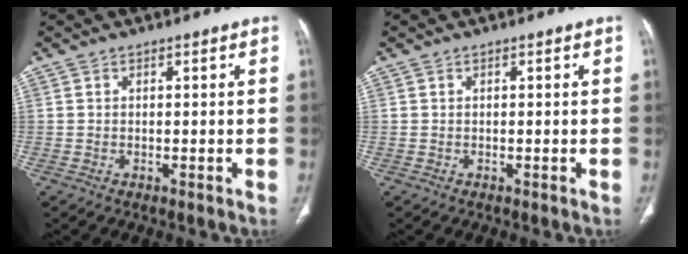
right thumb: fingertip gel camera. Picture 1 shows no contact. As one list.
[{"total": 0.0}]